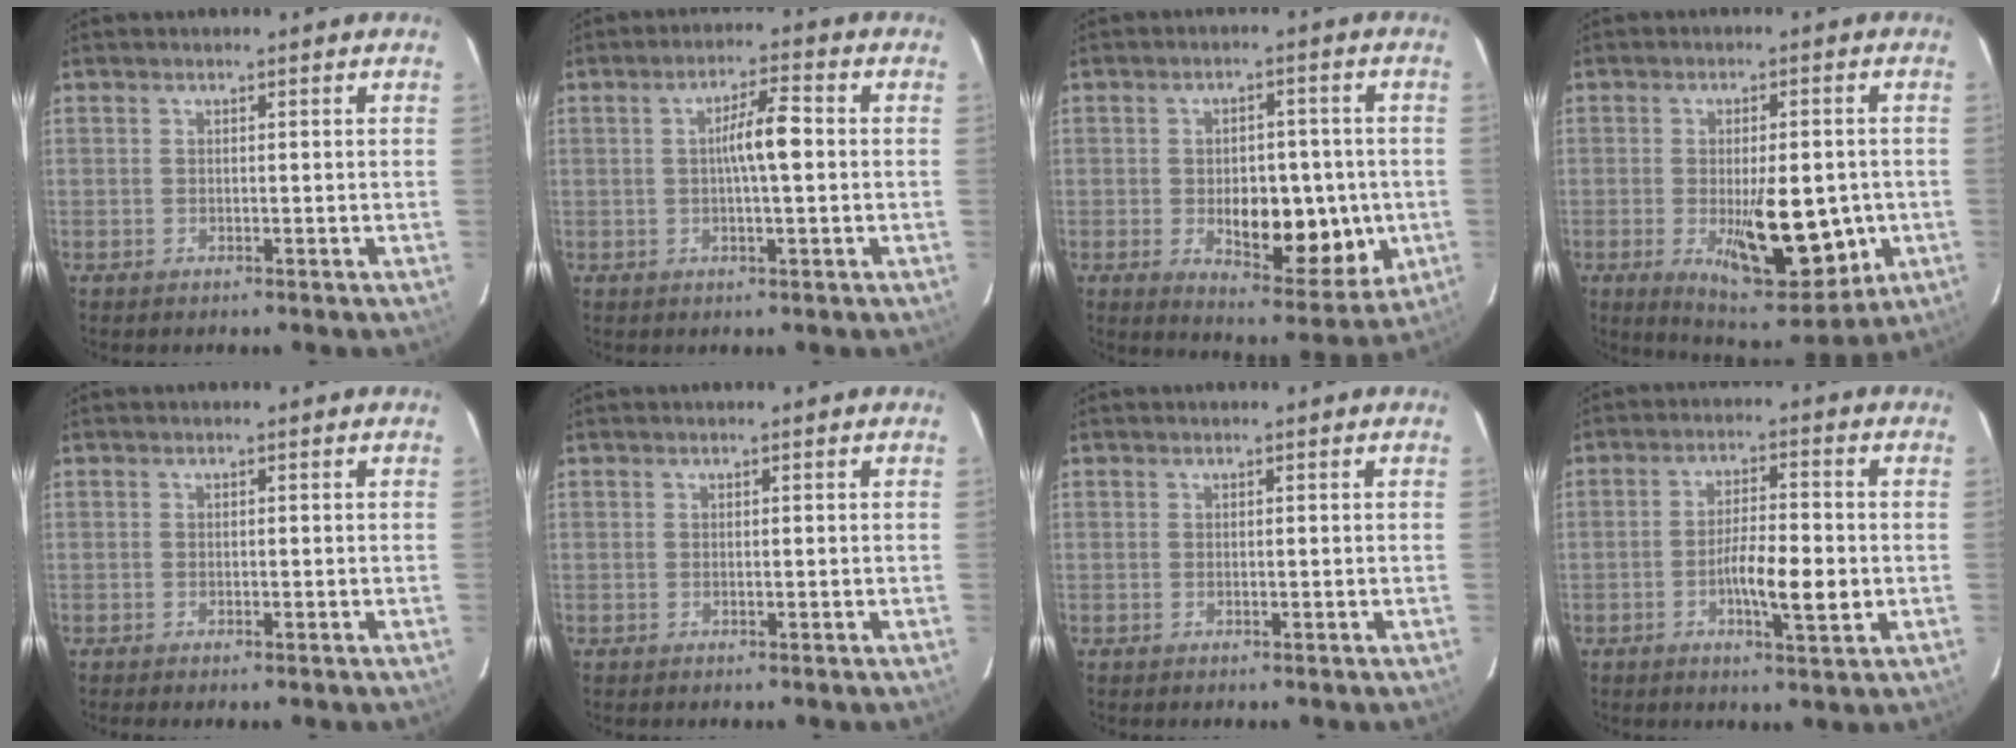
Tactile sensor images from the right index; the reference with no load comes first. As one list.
[{"total": 6.1, "force": [0.2, 1.0, 6.0], "torque": [-0.109, 0.015, 0.002]}, {"total": 13.6, "force": [-2.1, 6.5, 11.7], "torque": [-0.159, 0.001, -0.015]}, {"total": 14.7, "force": [-3.2, 5.3, 13.3], "torque": [-0.203, -0.014, -0.033]}, {"total": 1.2, "force": [-0.6, 0.5, 0.9], "torque": [-0.024, -0.001, -0.006]}, {"total": 0.0}, {"total": 0.0}, {"total": 8.0, "force": [-1.7, 1.7, 7.6], "torque": [-0.133, 0.004, -0.030]}]